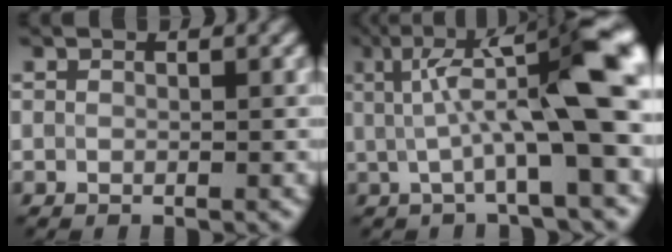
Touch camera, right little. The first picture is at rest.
{"total": 10.2, "force": [1.2, 2.3, 9.8], "torque": [-0.142, 0.005, 0.018]}